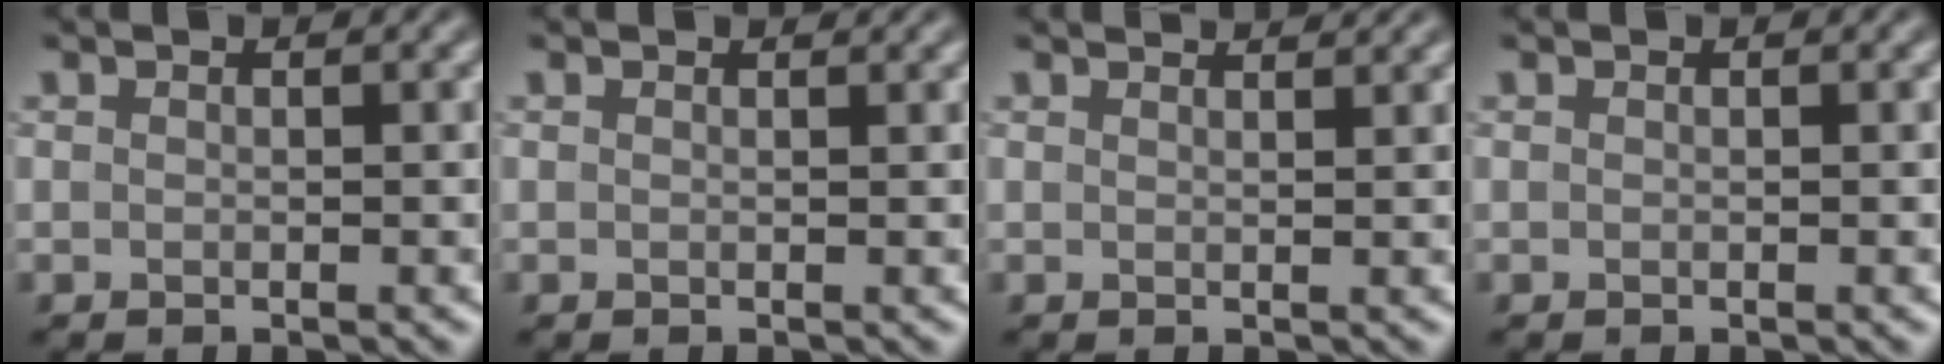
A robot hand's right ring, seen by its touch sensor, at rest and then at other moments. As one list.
[{"total": 0.5, "force": [0.5, 0.0, 0.1], "torque": [-0.001, -0.002, 0.008]}, {"total": 2.3, "force": [2.2, 0.4, 0.7], "torque": [-0.003, 0.005, 0.016]}, {"total": 0.0}]